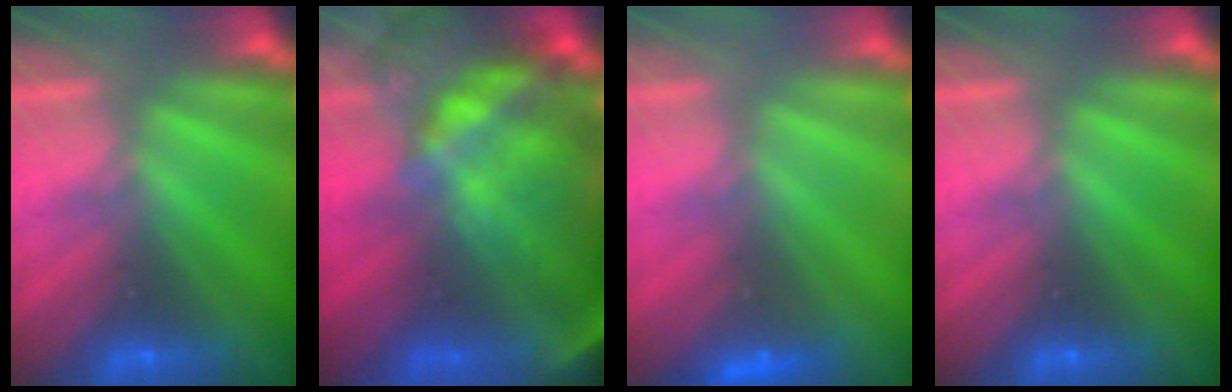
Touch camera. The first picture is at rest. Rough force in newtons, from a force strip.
{"total": 7.8}
{"total": 2.3}
{"total": 0.0}